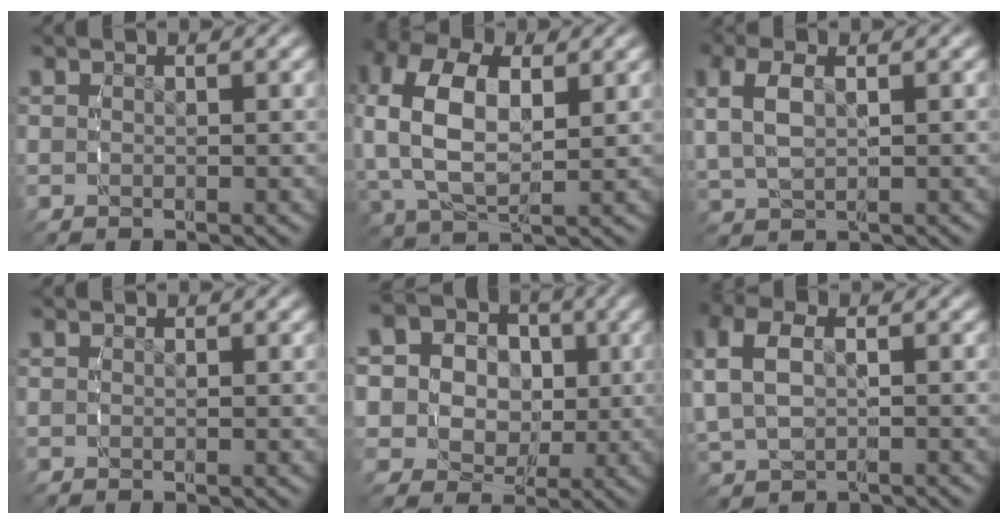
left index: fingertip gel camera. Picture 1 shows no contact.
{"total": 9.0, "force": [1.3, 5.9, 6.6], "torque": [-0.153, -0.017, 0.033]}
{"total": 4.3, "force": [1.1, 2.5, 3.2], "torque": [-0.078, 0.001, 0.028]}
{"total": 0.0}
{"total": 14.2, "force": [0.5, 12.6, 6.4], "torque": [-0.164, -0.042, 0.001]}
{"total": 4.8, "force": [0.8, 3.2, 3.5], "torque": [-0.089, -0.005, 0.024]}